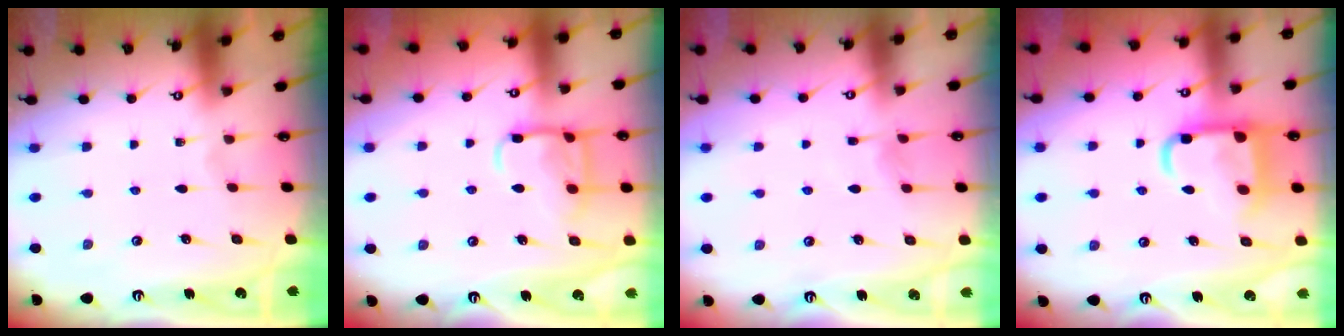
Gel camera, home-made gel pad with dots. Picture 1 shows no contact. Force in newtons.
{"total": 13.8, "press": 13.8, "slide": 1.3}
{"total": 4.7, "press": 4.6, "slide": 0.6}
{"total": 13.2, "press": 13.2, "slide": 1.6}